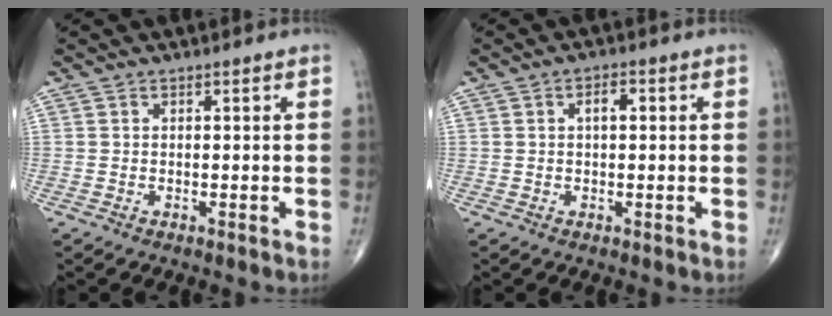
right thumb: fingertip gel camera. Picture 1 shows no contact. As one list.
[{"total": 2.6, "force": [0.5, 1.3, 2.2], "torque": [-0.035, 0.004, 0.006]}]